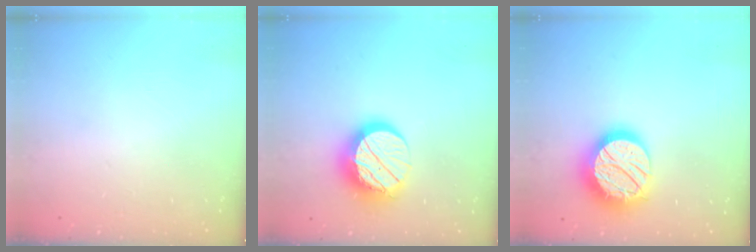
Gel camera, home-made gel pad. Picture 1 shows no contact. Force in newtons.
{"total": 14.1, "press": 14.0, "slide": 1.3}
{"total": 19.7, "press": 19.6, "slide": 0.9}